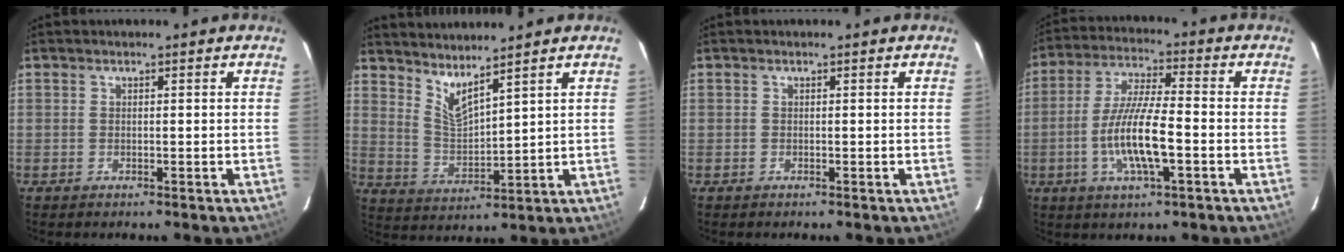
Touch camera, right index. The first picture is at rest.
{"total": 6.5, "force": [5.4, 0.7, 3.6], "torque": [-0.068, -0.012, 0.108]}
{"total": 0.0}
{"total": 11.5, "force": [-3.3, 2.2, 10.8], "torque": [-0.217, -0.005, -0.062]}